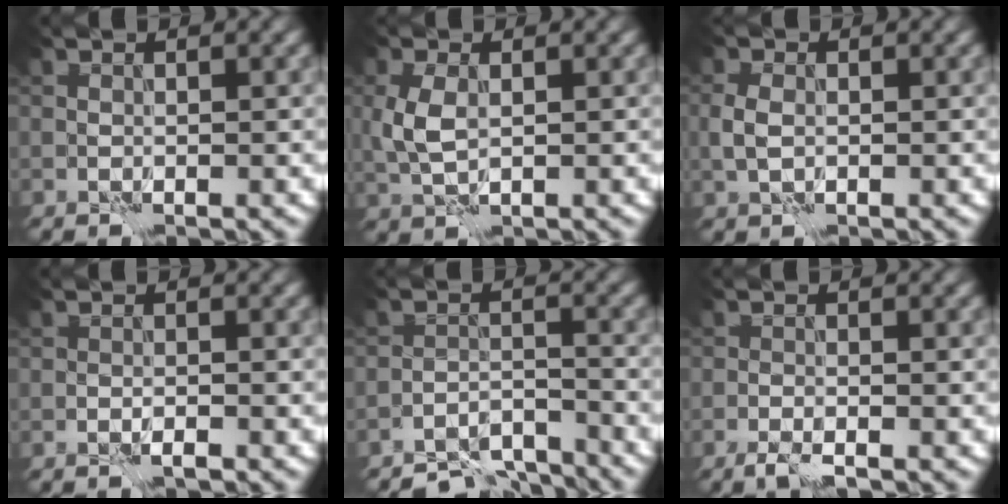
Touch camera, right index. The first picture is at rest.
{"total": 2.7, "force": [0.4, 1.6, 2.2], "torque": [-0.055, 0.001, 0.010]}
{"total": 1.7, "force": [0.0, 1.3, 1.2], "torque": [-0.030, -0.001, -0.002]}
{"total": 0.8, "force": [-0.7, 0.1, 0.4], "torque": [-0.007, 0.000, -0.014]}
{"total": 5.4, "force": [-5.2, 1.0, 1.0], "torque": [-0.009, -0.006, -0.091]}
{"total": 1.4, "force": [-1.2, 0.0, 0.8], "torque": [-0.017, -0.005, -0.026]}